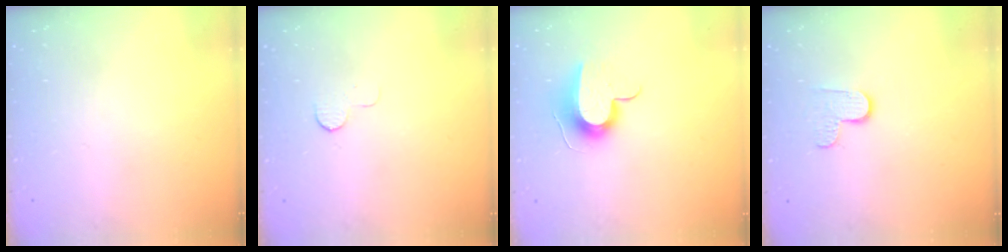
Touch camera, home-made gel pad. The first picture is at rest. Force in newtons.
{"total": 3.7, "press": 3.7, "slide": 0.3}
{"total": 10.8, "press": 10.8, "slide": 0.2}
{"total": 5.5, "press": 5.5, "slide": 0.4}